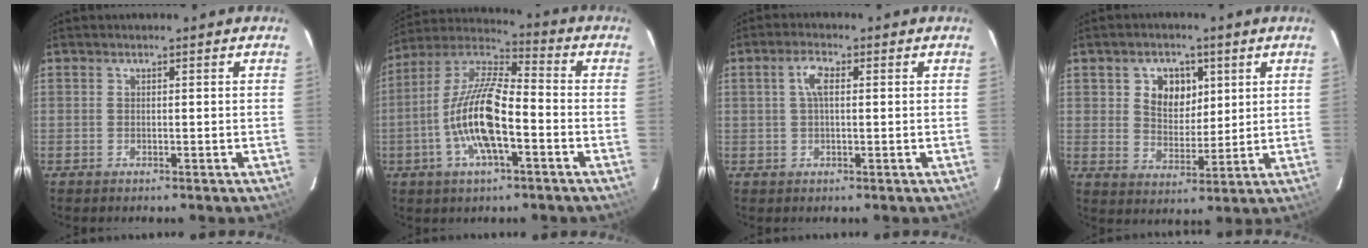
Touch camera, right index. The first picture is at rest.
{"total": 14.8, "force": [-4.7, 4.5, 13.3], "torque": [-0.268, -0.001, -0.095]}
{"total": 3.4, "force": [0.7, 1.3, 3.0], "torque": [-0.062, 0.009, 0.013]}
{"total": 7.5, "force": [2.6, 5.8, 4.0], "torque": [-0.069, 0.010, 0.050]}